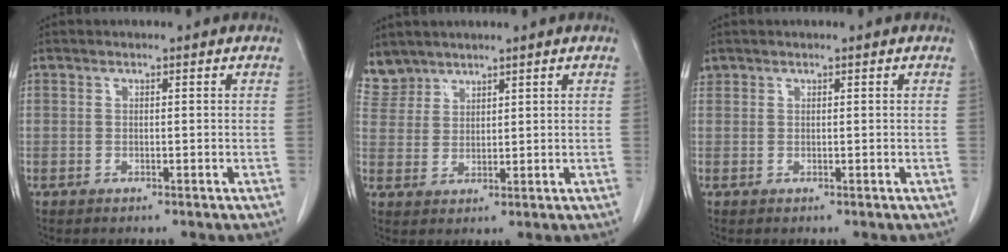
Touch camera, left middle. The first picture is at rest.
{"total": 4.2, "force": [3.8, 1.7, -0.6], "torque": [0.014, 0.006, 0.084]}
{"total": 0.7, "force": [0.6, 0.5, 0.0], "torque": [0.000, 0.014, 0.012]}